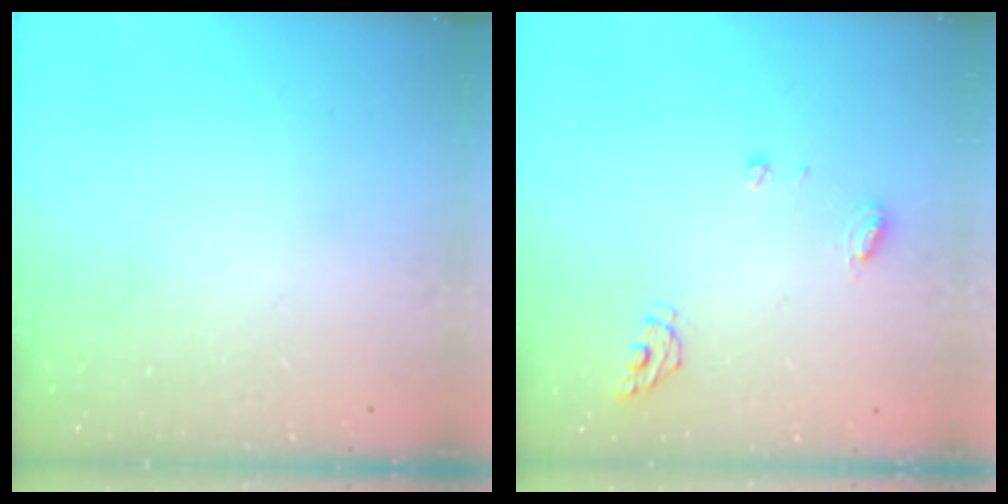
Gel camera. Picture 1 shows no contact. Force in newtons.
{"total": 6.0, "press": 6.0, "slide": 0.7}